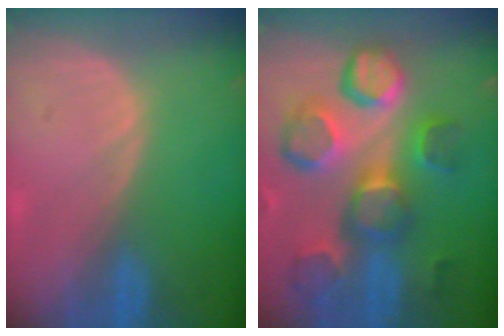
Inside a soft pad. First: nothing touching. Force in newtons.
{"total": 12.5, "press": 11.1, "slide": 5.8}